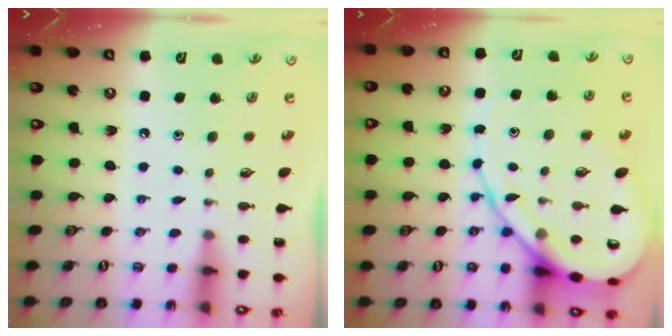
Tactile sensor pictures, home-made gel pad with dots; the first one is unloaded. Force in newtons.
{"total": 14.0, "press": 13.9, "slide": 1.0}